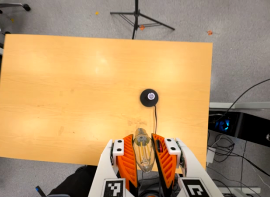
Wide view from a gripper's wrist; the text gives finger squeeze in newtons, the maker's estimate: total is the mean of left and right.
{"total": 19.6, "left": 19.9, "right": 19.3}